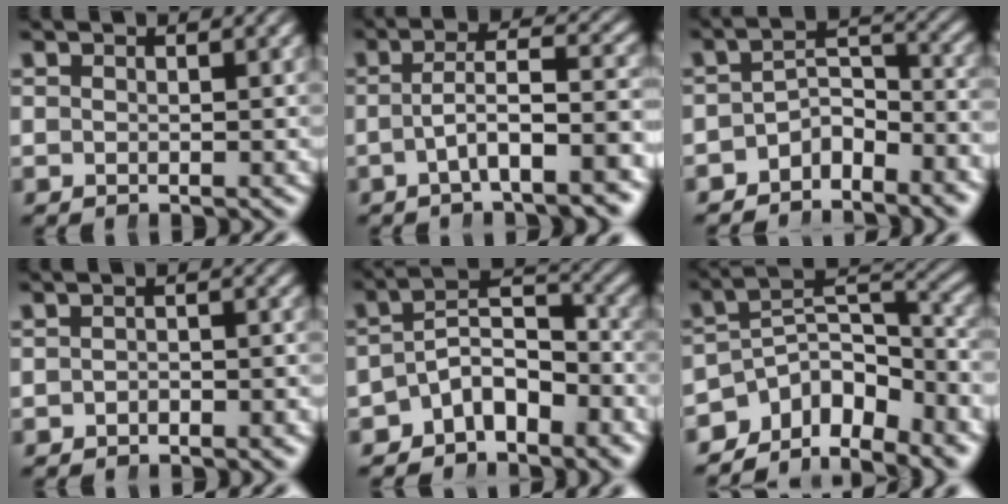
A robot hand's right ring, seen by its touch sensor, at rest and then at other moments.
{"total": 4.6, "force": [-1.7, 0.8, 4.1], "torque": [-0.063, -0.001, -0.023]}
{"total": 4.2, "force": [-2.8, 2.2, 2.2], "torque": [-0.022, -0.014, -0.046]}
{"total": 1.1, "force": [-1.1, 0.2, 0.3], "torque": [0.008, 0.003, -0.021]}
{"total": 6.4, "force": [-2.8, 4.3, 3.9], "torque": [-0.060, -0.020, -0.041]}
{"total": 11.9, "force": [-6.0, 7.5, 7.0], "torque": [-0.105, -0.028, -0.091]}